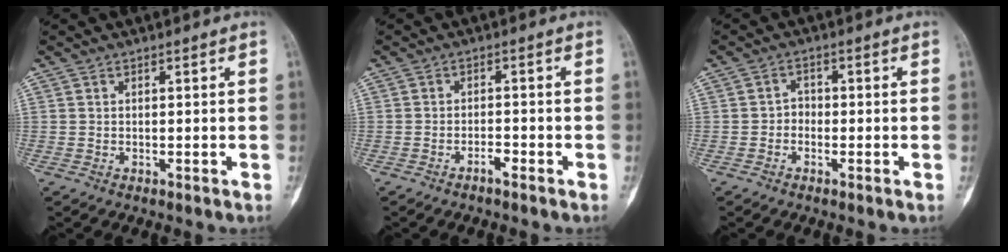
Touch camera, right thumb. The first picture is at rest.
{"total": 1.7, "force": [-1.3, 0.4, 1.0], "torque": [-0.018, 0.011, -0.024]}
{"total": 1.9, "force": [-0.8, 1.6, 0.8], "torque": [0.004, 0.009, -0.024]}